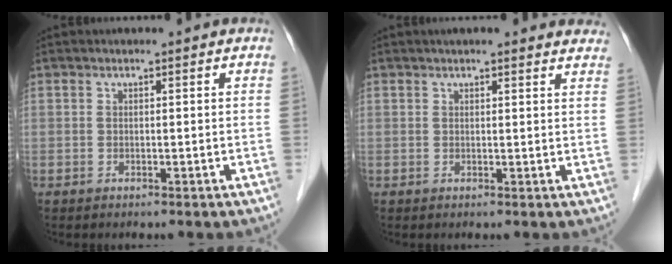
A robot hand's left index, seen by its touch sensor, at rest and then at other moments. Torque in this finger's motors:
{"motor_torque": [0.60, -0.20, 0.05, 0.00]}